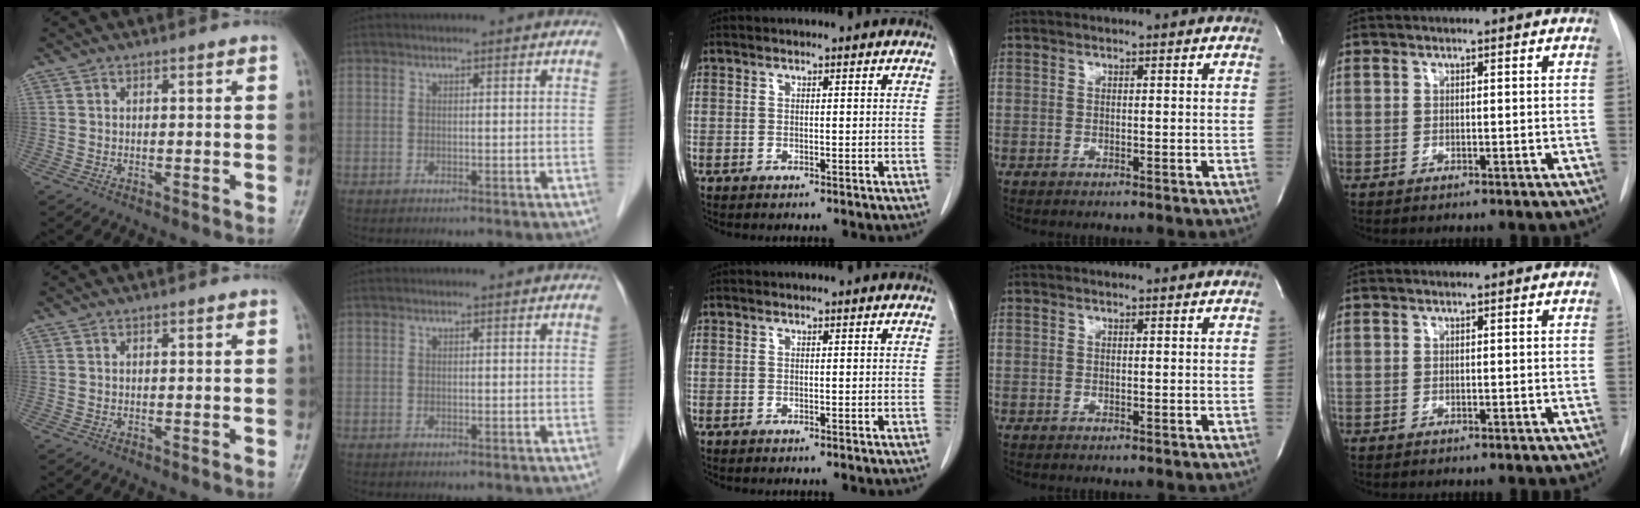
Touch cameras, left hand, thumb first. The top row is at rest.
{}